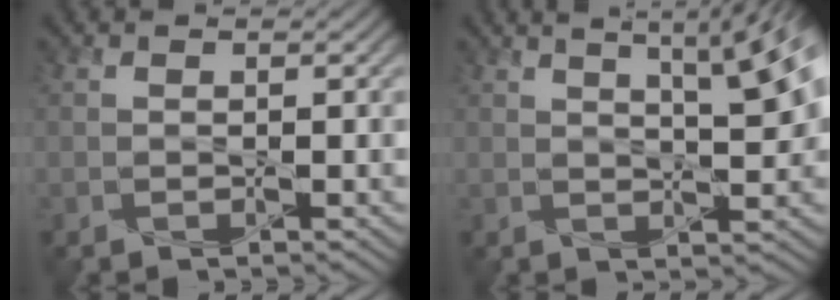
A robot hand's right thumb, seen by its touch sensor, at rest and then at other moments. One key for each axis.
{"total": 9.0, "fx": 3.8, "fy": 2.6, "fz": 7.7, "tx": -0.087, "ty": 0.030, "tz": 0.039}